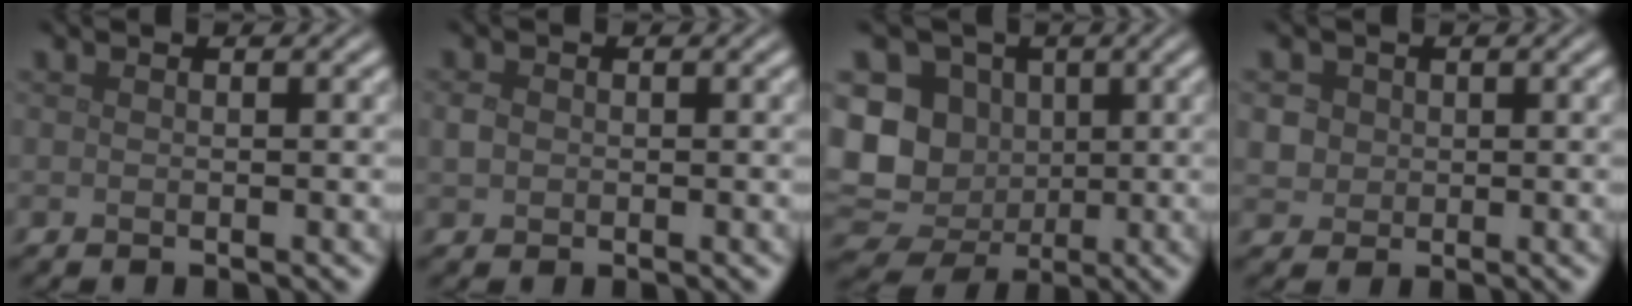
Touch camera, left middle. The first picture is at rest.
{"total": 1.1, "force": [0.0, 0.9, 0.5], "torque": [-0.010, 0.001, -0.003]}
{"total": 10.7, "force": [0.0, 9.3, 5.2], "torque": [-0.105, -0.013, -0.017]}
{"total": 2.5, "force": [0.7, 2.3, 0.9], "torque": [-0.018, 0.005, 0.020]}